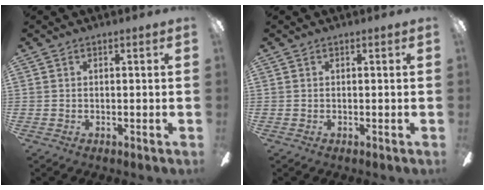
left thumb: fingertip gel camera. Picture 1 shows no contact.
{"total": 0.0}